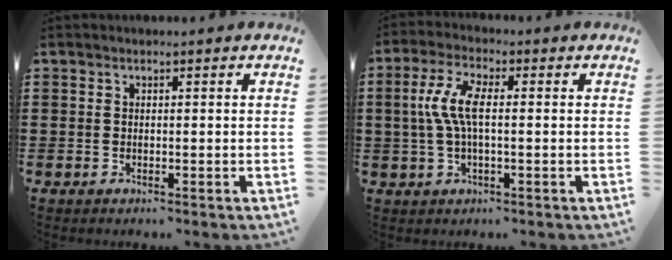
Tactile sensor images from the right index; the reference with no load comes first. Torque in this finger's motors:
{"motor_torque": [1.10, -0.46, 0.39, 0.21]}